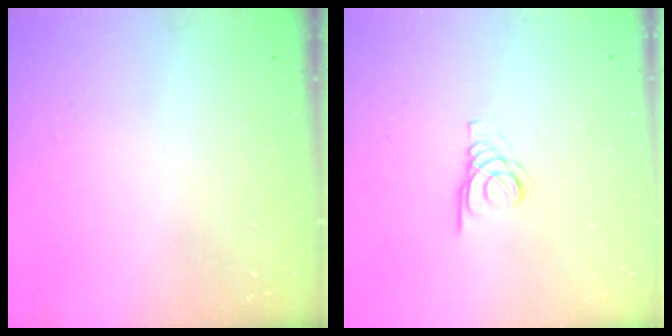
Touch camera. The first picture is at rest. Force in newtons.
{"total": 2.1, "press": 2.1, "slide": 0.2}